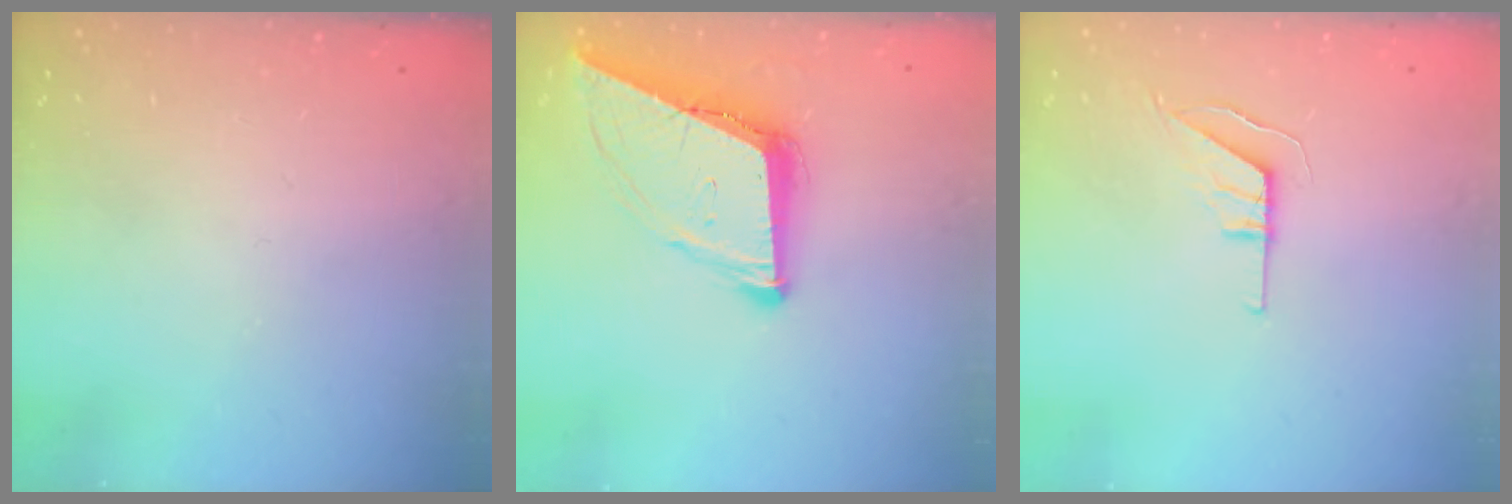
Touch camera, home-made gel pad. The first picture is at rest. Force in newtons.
{"total": 10.9, "press": 10.3, "slide": 3.6}
{"total": 5.5, "press": 5.5, "slide": 0.4}